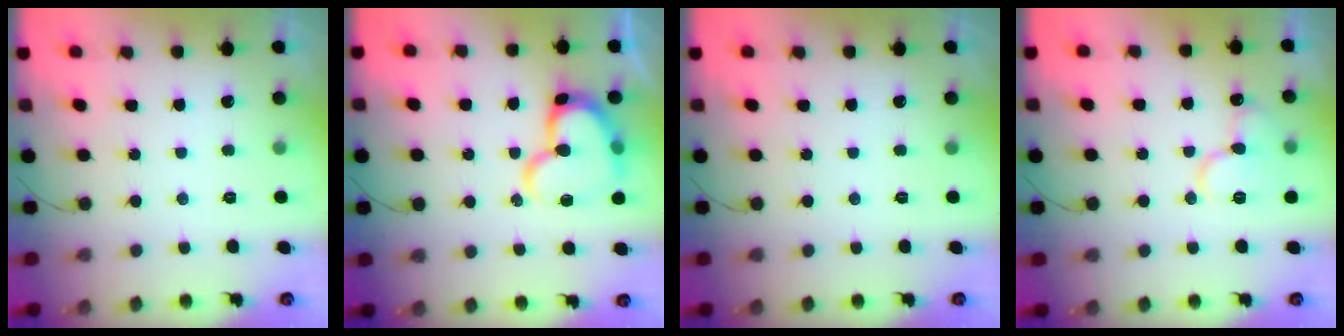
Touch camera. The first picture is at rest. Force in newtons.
{"total": 17.4, "press": 17.4, "slide": 1.4}
{"total": 0.0}
{"total": 12.2, "press": 12.1, "slide": 1.6}